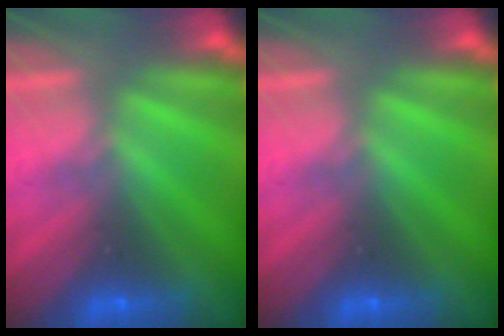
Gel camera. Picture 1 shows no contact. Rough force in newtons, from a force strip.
{"total": 0.0}